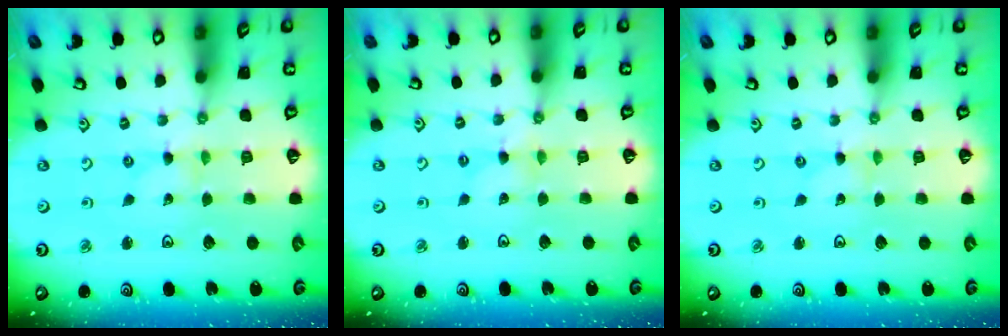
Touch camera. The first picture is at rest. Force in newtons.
{"total": 1.5, "press": 1.5, "slide": 0.1}
{"total": 0.0}